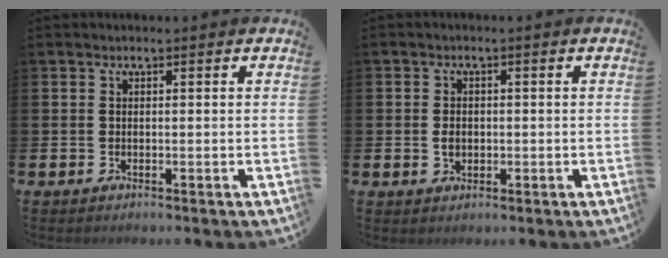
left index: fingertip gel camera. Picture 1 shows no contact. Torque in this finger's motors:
{"motor_torque": [0.17, -0.02, -0.06, -0.05]}